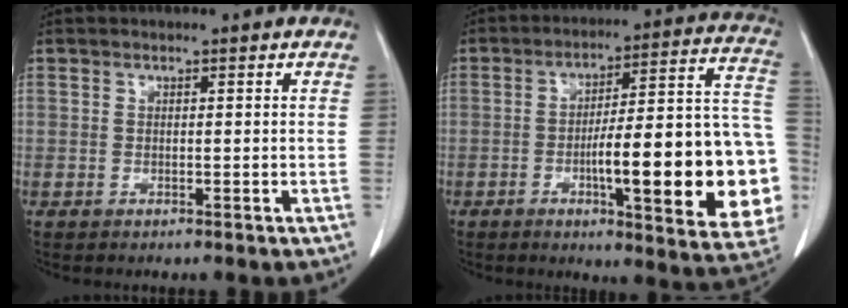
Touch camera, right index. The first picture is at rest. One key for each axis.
{"total": 24.3, "fx": -5.2, "fy": 3.9, "fz": 23.4, "tx": -0.228, "ty": 0.024, "tz": -0.062}